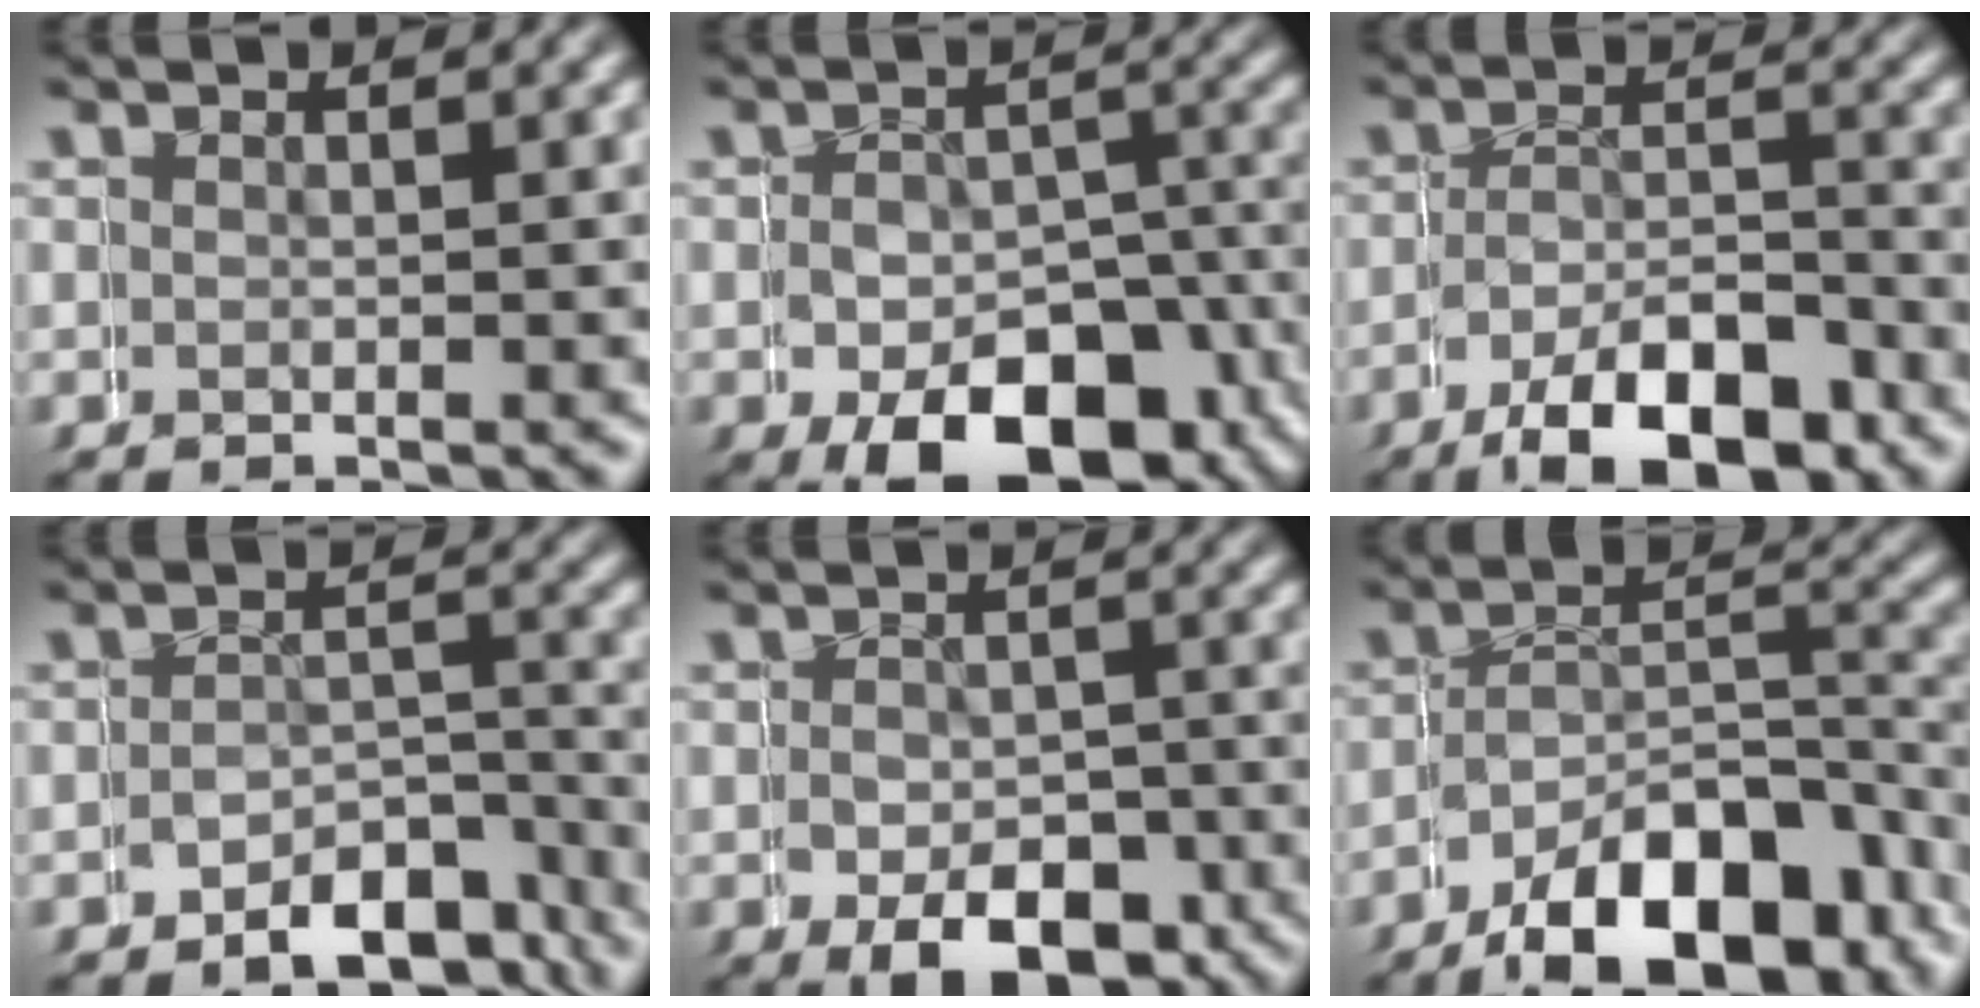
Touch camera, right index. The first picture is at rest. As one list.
[{"total": 10.0, "force": [-4.9, 6.4, 6.0], "torque": [-0.093, -0.038, -0.061]}, {"total": 7.5, "force": [-5.3, 3.5, 4.0], "torque": [-0.056, -0.026, -0.074]}, {"total": 5.8, "force": [-5.3, 2.3, 0.9], "torque": [-0.001, -0.010, -0.079]}, {"total": 6.8, "force": [-4.3, 3.9, 3.5], "torque": [-0.051, -0.022, -0.061]}, {"total": 10.2, "force": [-6.6, 4.8, 6.1], "torque": [-0.070, -0.023, -0.091]}]